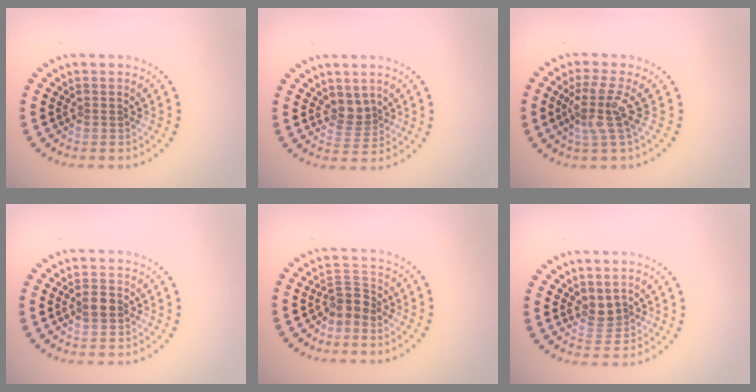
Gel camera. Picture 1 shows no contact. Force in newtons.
{"total": 2.0, "press": 1.6, "slide": 1.2}
{"total": 3.2, "press": 2.3, "slide": 2.2}
{"total": 2.4, "press": 2.4, "slide": 0.0}
{"total": 2.2, "press": 1.8, "slide": 1.2}
{"total": 1.7, "press": 1.4, "slide": 0.9}